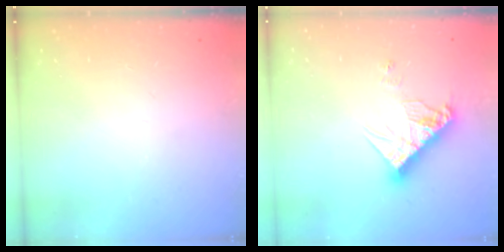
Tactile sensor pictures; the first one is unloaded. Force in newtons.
{"total": 12.1, "press": 12.0, "slide": 0.9}